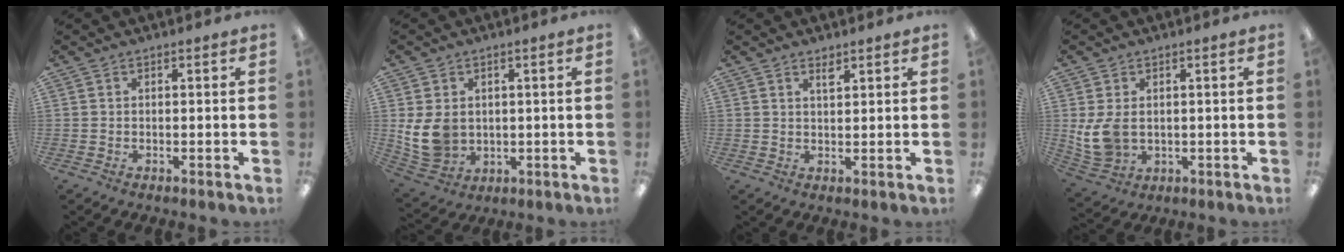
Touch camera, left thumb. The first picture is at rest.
{"total": 9.2, "force": [1.0, 7.4, 5.3], "torque": [-0.132, 0.003, 0.022]}
{"total": 2.1, "force": [1.7, 0.5, 0.9], "torque": [-0.014, -0.004, 0.031]}
{"total": 7.4, "force": [0.7, 5.4, 5.0], "torque": [-0.122, 0.002, 0.016]}